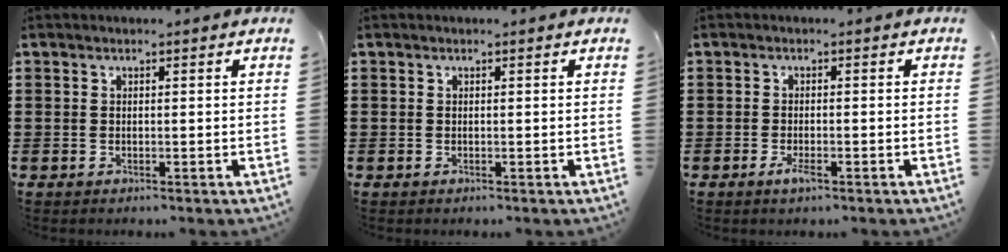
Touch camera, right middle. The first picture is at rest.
{"total": 0.0}
{"total": 2.1, "force": [-1.0, 0.5, 1.8], "torque": [-0.045, -0.006, -0.023]}